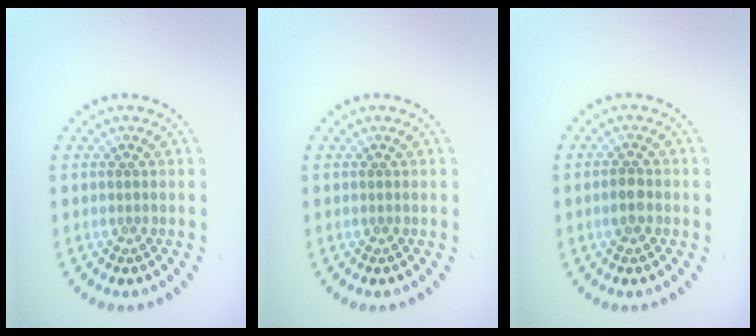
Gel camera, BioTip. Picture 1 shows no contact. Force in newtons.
{"total": 0.0}
{"total": 1.5, "press": 1.5, "slide": 0.2}